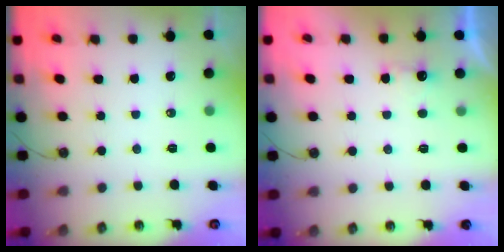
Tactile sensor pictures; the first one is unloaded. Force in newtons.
{"total": 2.1, "press": 1.9, "slide": 0.9}